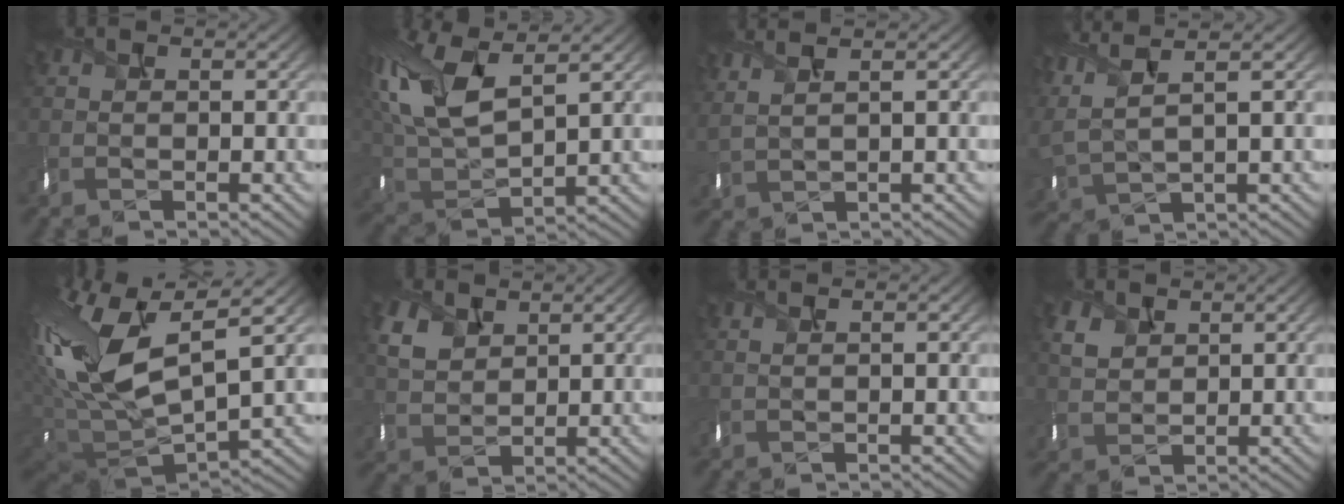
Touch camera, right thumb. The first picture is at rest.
{"total": 13.2, "force": [6.2, 5.9, 10.1], "torque": [-0.253, 0.010, 0.123]}
{"total": 3.5, "force": [2.3, 1.1, 2.4], "torque": [-0.051, 0.010, 0.045]}
{"total": 7.4, "force": [4.2, 2.4, 5.6], "torque": [-0.166, 0.001, 0.091]}
{"total": 18.5, "force": [3.8, 8.1, 16.2], "torque": [-0.336, 0.000, 0.074]}
{"total": 4.6, "force": [2.7, 3.3, 1.8], "torque": [-0.066, -0.009, 0.064]}
{"total": 1.0, "force": [0.7, 0.4, 0.7], "torque": [-0.005, -0.004, 0.007]}
{"total": 2.9, "force": [1.8, 2.1, 0.7], "torque": [-0.033, -0.010, 0.046]}